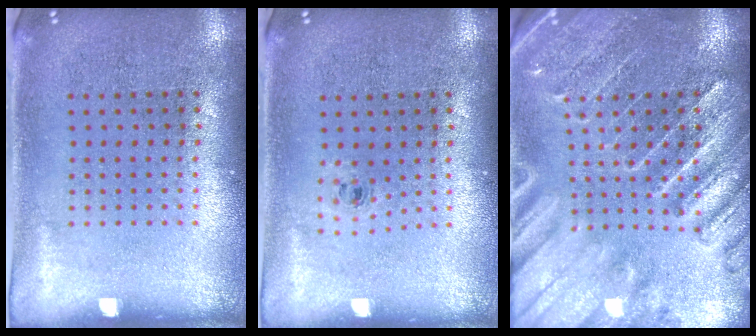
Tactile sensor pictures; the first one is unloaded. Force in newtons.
{"total": 0.5, "press": 0.3, "slide": 0.4}
{"total": 3.0, "press": 2.9, "slide": 0.8}